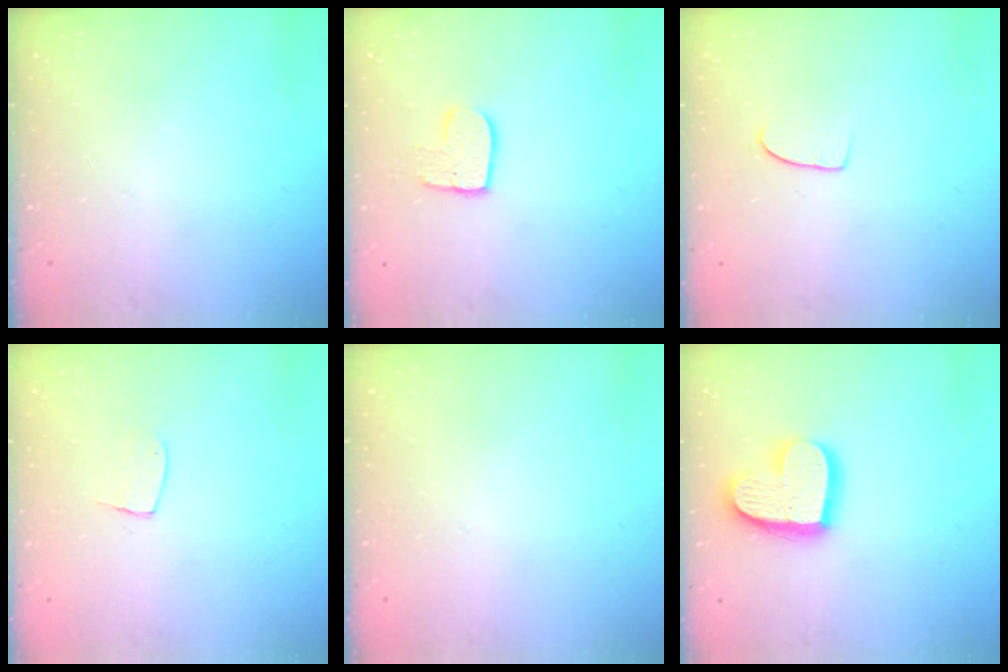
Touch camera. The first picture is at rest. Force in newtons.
{"total": 8.1, "press": 8.0, "slide": 0.6}
{"total": 6.1, "press": 6.1, "slide": 0.4}
{"total": 5.2, "press": 5.2, "slide": 0.3}
{"total": 0.0}
{"total": 16.2, "press": 16.1, "slide": 1.3}